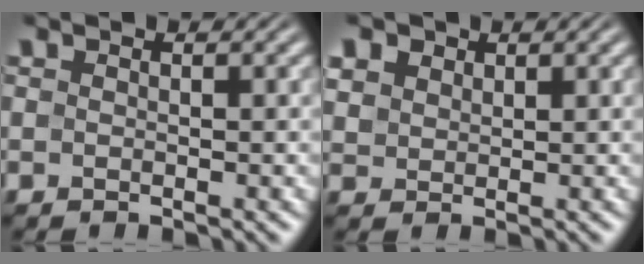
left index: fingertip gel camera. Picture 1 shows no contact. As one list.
[{"total": 3.6, "force": [2.2, 2.4, 1.5], "torque": [-0.049, 0.012, 0.040]}]